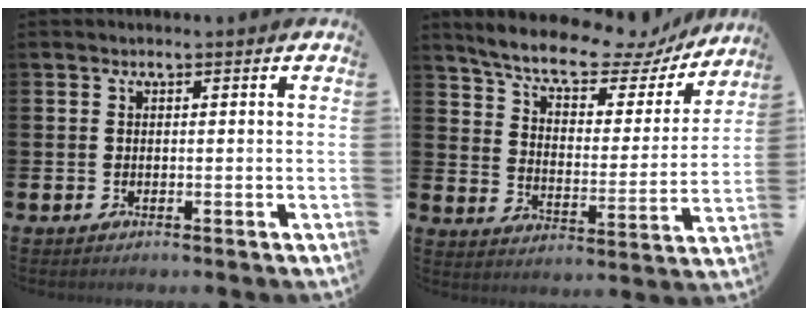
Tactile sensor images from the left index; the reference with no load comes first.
{"total": 9.5, "force": [8.3, 2.8, 3.8], "torque": [-0.096, -0.057, 0.137]}